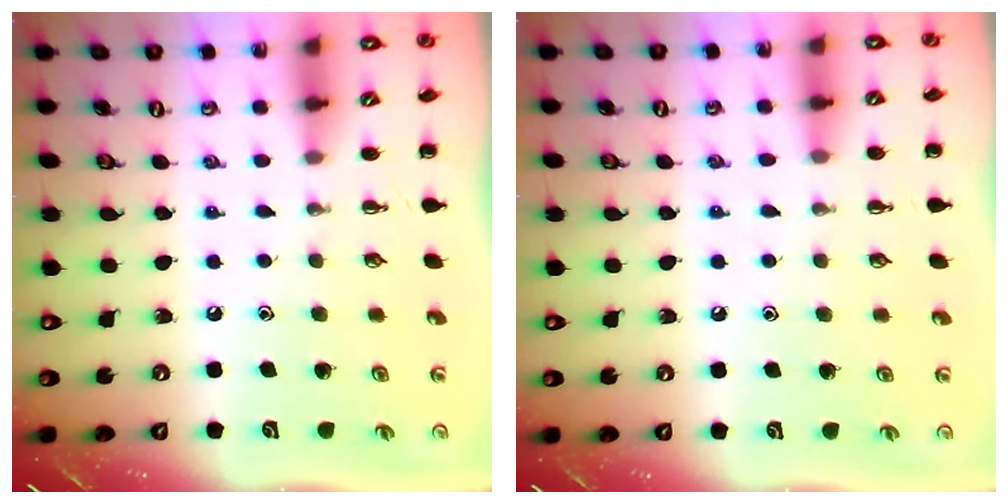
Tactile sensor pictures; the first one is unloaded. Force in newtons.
{"total": 7.5, "press": 7.1, "slide": 2.3}